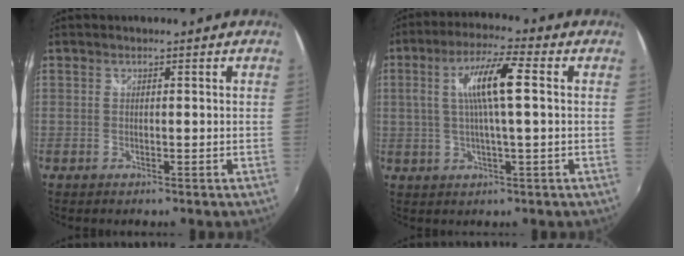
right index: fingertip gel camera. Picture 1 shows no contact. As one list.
[{"total": 9.5, "force": [1.3, 1.0, 9.4], "torque": [-0.174, 0.011, 0.024]}]